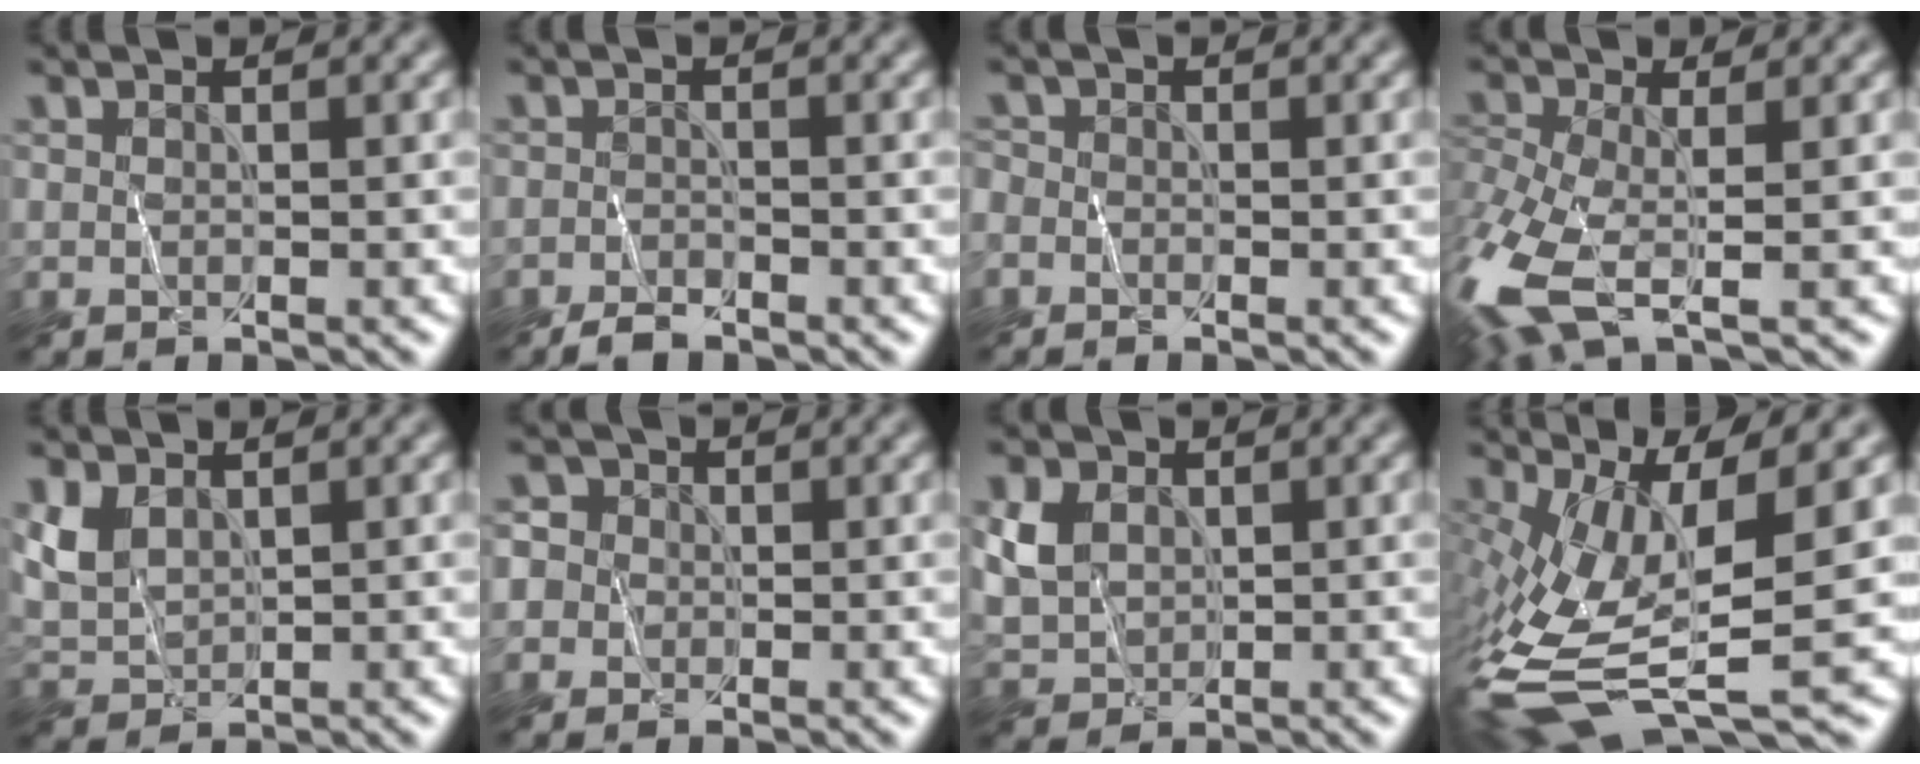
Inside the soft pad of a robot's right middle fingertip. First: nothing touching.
{"total": 1.5, "force": [-1.2, 0.6, 0.7], "torque": [-0.013, 0.000, -0.025]}
{"total": 0.8, "force": [-0.4, 0.6, 0.2], "torque": [-0.001, -0.001, -0.011]}
{"total": 9.0, "force": [-3.3, 4.0, 7.4], "torque": [-0.188, -0.019, -0.074]}
{"total": 3.6, "force": [1.3, 2.5, 2.2], "torque": [-0.059, -0.001, 0.031]}
{"total": 5.0, "force": [1.2, 4.5, 1.9], "torque": [-0.032, 0.036, -0.002]}
{"total": 4.4, "force": [0.9, 3.5, 2.6], "torque": [-0.067, 0.003, 0.020]}
{"total": 12.3, "force": [-2.7, 4.5, 11.1], "torque": [-0.233, -0.018, -0.041]}